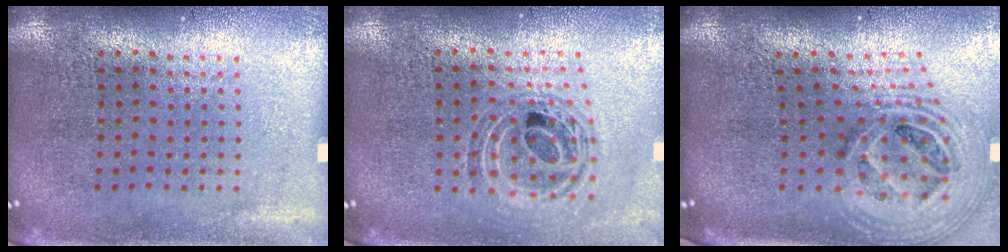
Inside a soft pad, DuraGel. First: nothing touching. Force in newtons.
{"total": 0.8, "press": 0.8, "slide": 0.2}
{"total": 2.3, "press": 1.7, "slide": 1.5}